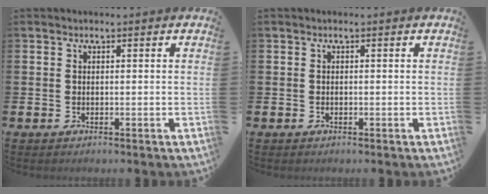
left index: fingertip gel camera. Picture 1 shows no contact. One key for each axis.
{"total": 0.0}